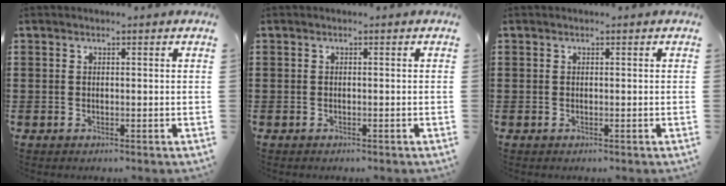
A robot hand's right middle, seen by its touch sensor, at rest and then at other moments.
{"total": 0.0}
{"total": 0.0}